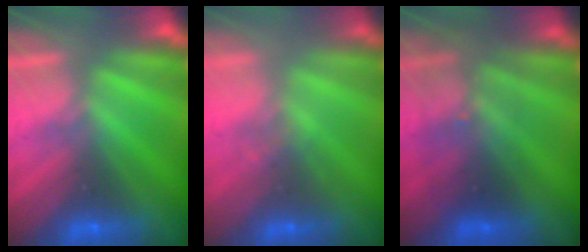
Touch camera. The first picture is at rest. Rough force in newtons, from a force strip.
{"total": 2.2}
{"total": 2.7}